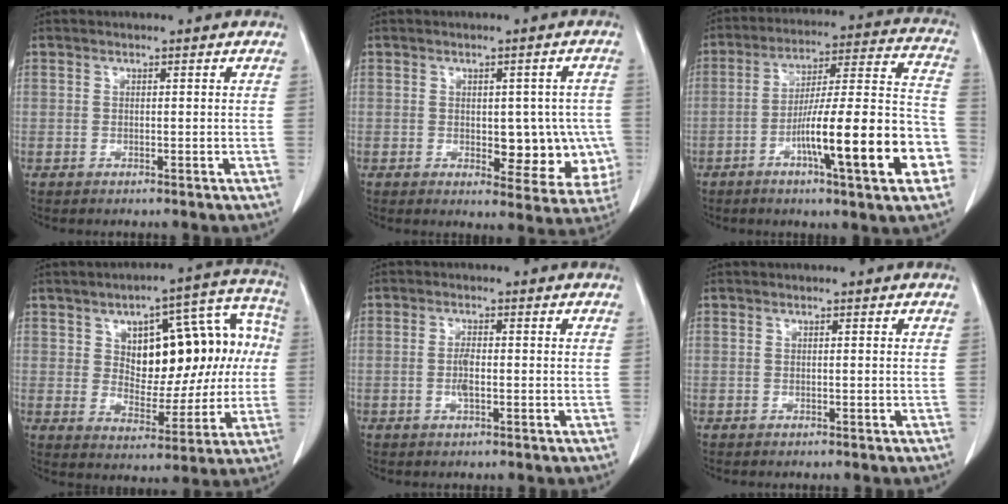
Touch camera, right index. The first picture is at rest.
{"total": 9.2, "force": [-1.0, 4.9, 7.8], "torque": [-0.072, 0.006, -0.002]}
{"total": 19.9, "force": [-7.2, 1.6, 18.5], "torque": [-0.251, 0.012, -0.109]}
{"total": 18.2, "force": [2.8, 8.9, 15.6], "torque": [-0.206, 0.050, 0.049]}
{"total": 2.4, "force": [-0.5, 0.7, 2.3], "torque": [-0.051, 0.000, -0.009]}
{"total": 0.0}